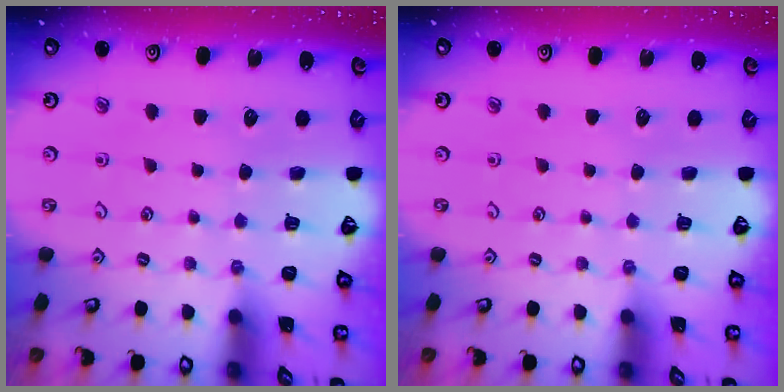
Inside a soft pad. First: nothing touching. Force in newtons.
{"total": 0.0}